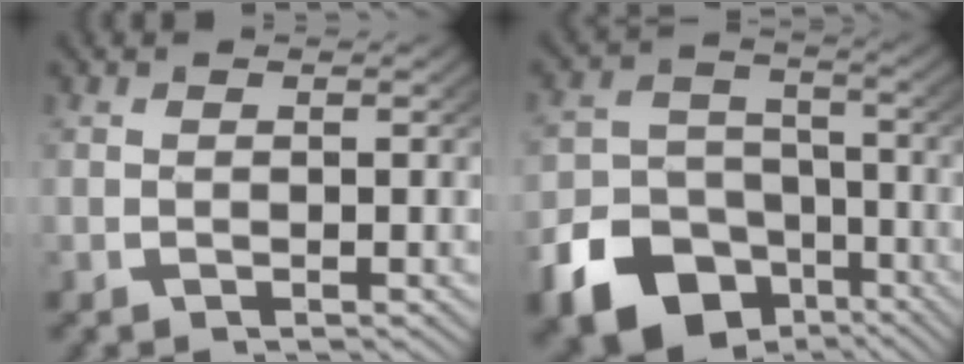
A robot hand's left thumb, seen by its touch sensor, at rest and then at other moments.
{"total": 13.3, "force": [-7.5, 9.3, 5.7], "torque": [-0.097, -0.045, -0.115]}